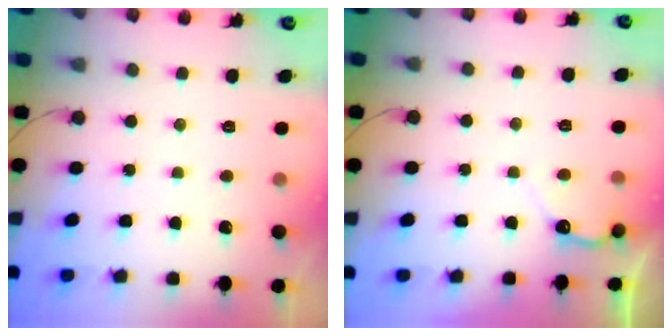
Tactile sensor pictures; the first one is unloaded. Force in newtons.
{"total": 4.5, "press": 4.4, "slide": 0.4}